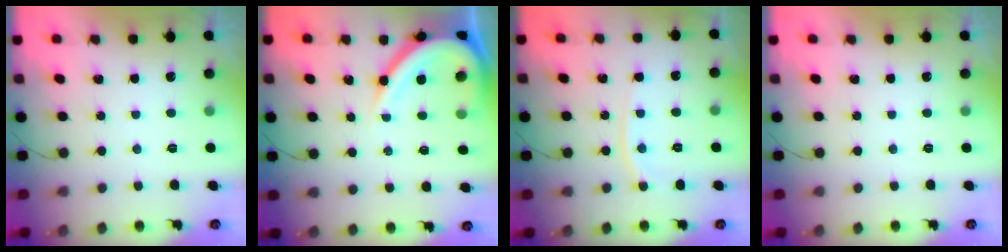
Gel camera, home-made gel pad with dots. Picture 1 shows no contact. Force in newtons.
{"total": 12.3, "press": 12.3, "slide": 1.2}
{"total": 6.2, "press": 6.1, "slide": 0.8}
{"total": 0.0}